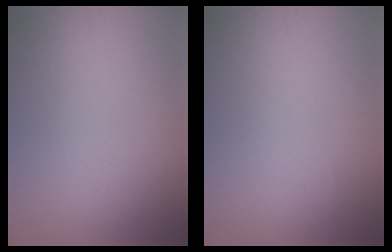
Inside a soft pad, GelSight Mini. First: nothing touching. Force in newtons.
{"total": 0.0}